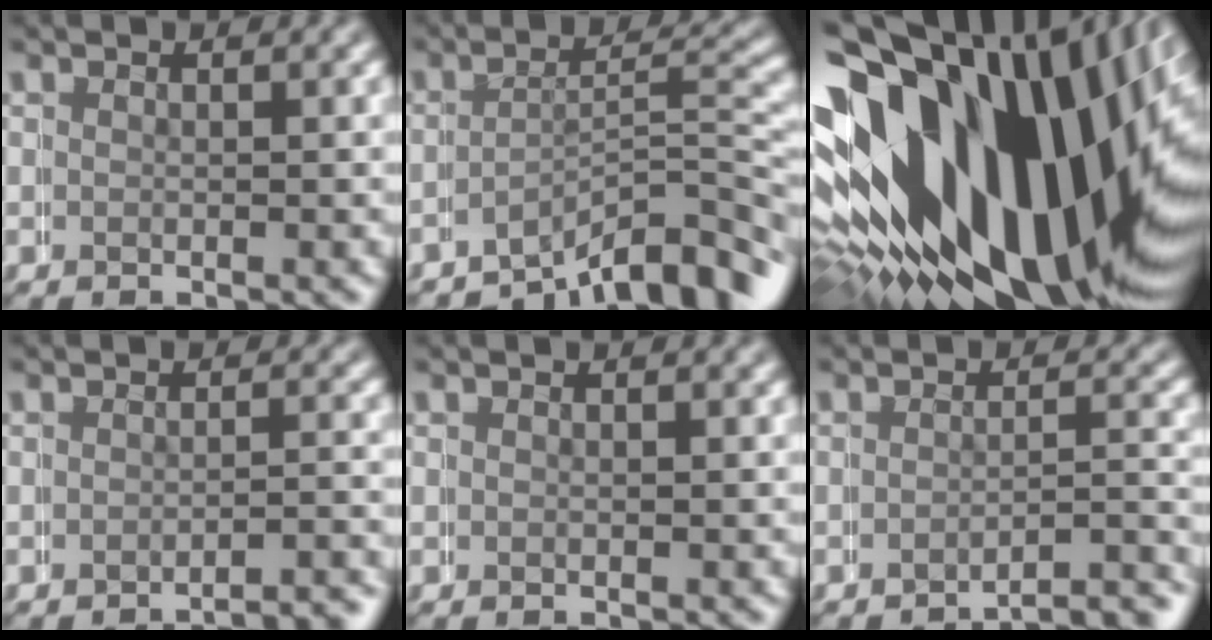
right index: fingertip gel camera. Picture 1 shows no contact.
{"total": 7.8, "force": [-5.8, 2.5, 4.5], "torque": [-0.056, -0.010, -0.080]}
{"total": 31.0, "force": [-0.7, 19.6, 24.0], "torque": [-0.374, 0.005, -0.011]}
{"total": 3.4, "force": [-3.2, 0.5, 1.2], "torque": [-0.008, 0.002, -0.050]}
{"total": 0.0}
{"total": 4.3, "force": [-4.0, 0.6, 1.5], "torque": [-0.016, -0.004, -0.062]}